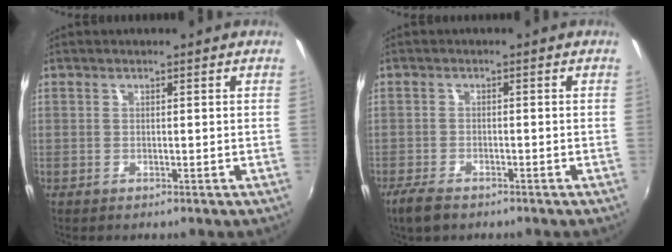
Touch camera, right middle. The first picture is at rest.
{"total": 4.1, "force": [-3.1, 1.5, 2.1], "torque": [-0.061, -0.012, -0.062]}